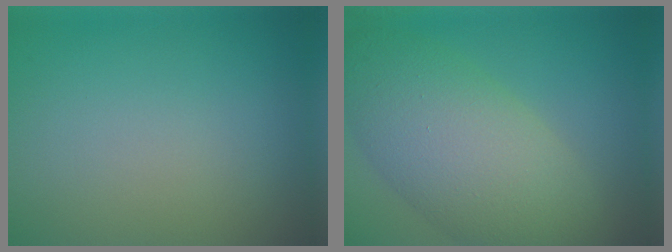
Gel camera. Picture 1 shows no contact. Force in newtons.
{"total": 9.9, "press": 9.9, "slide": 0.1}